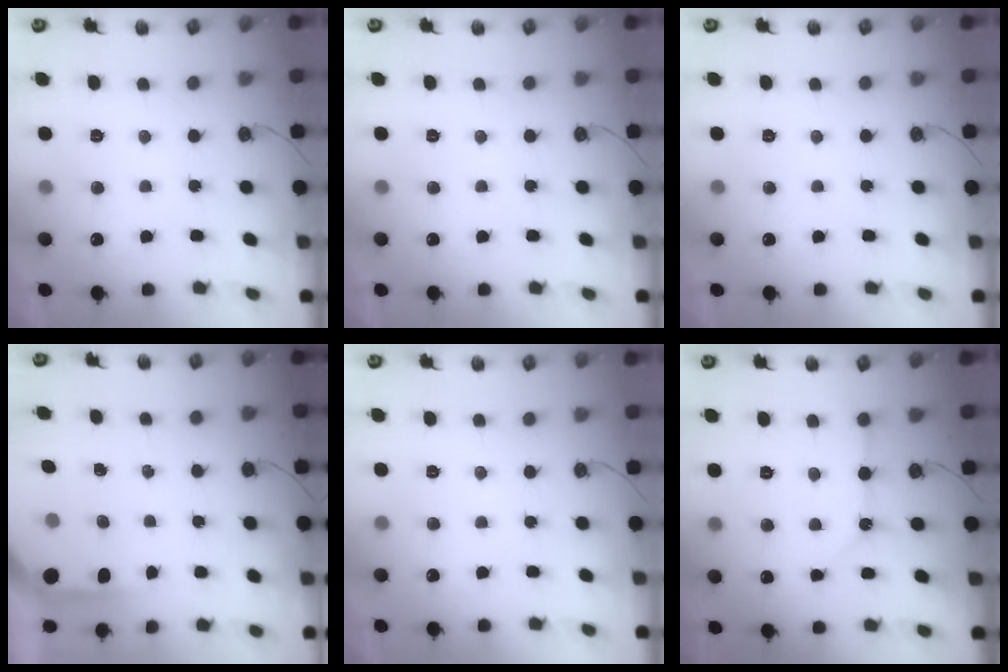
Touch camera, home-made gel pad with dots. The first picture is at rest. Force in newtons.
{"total": 0.0}
{"total": 0.0}
{"total": 3.6, "press": 3.6, "slide": 0.4}
{"total": 0.0}
{"total": 6.6, "press": 6.6, "slide": 0.7}